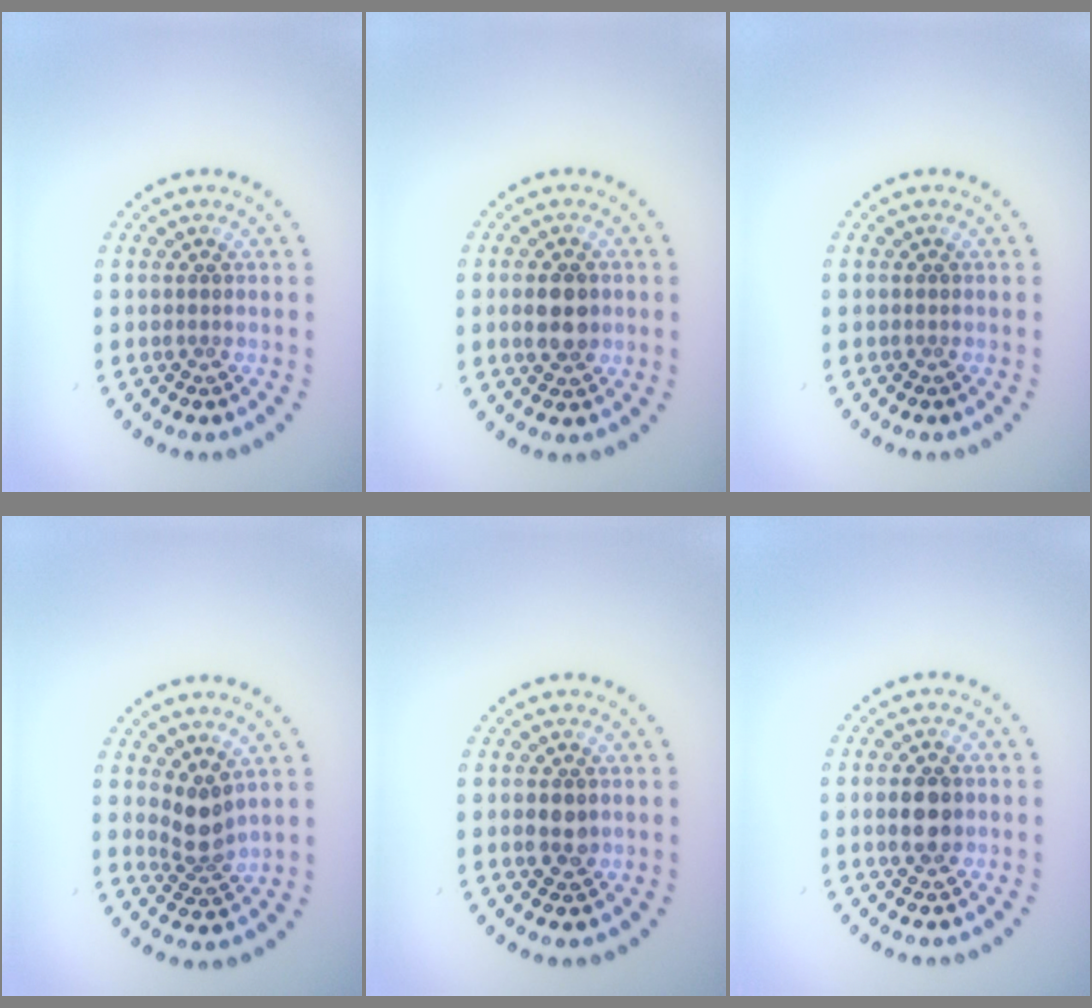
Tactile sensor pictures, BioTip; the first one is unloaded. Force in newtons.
{"total": 3.4, "press": 3.4, "slide": 0.2}
{"total": 0.0}
{"total": 2.7, "press": 2.1, "slide": 1.8}
{"total": 1.8, "press": 1.8, "slide": 0.1}
{"total": 3.0, "press": 3.0, "slide": 0.1}